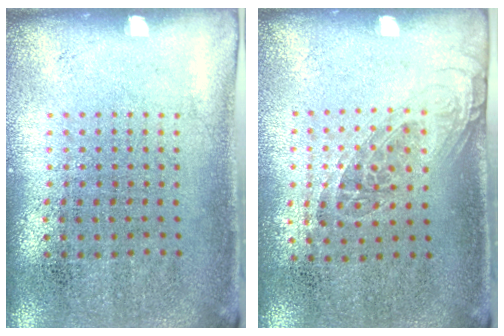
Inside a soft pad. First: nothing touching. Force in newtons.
{"total": 1.2, "press": 0.9, "slide": 0.7}